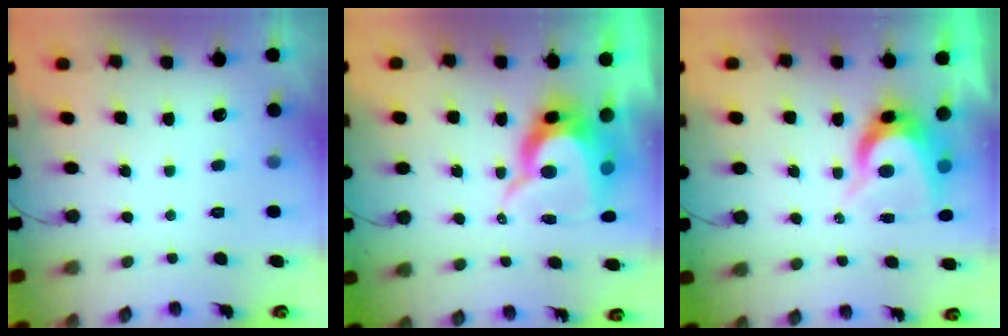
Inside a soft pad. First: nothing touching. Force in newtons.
{"total": 11.8, "press": 11.8, "slide": 1.0}
{"total": 7.4, "press": 7.4, "slide": 0.4}